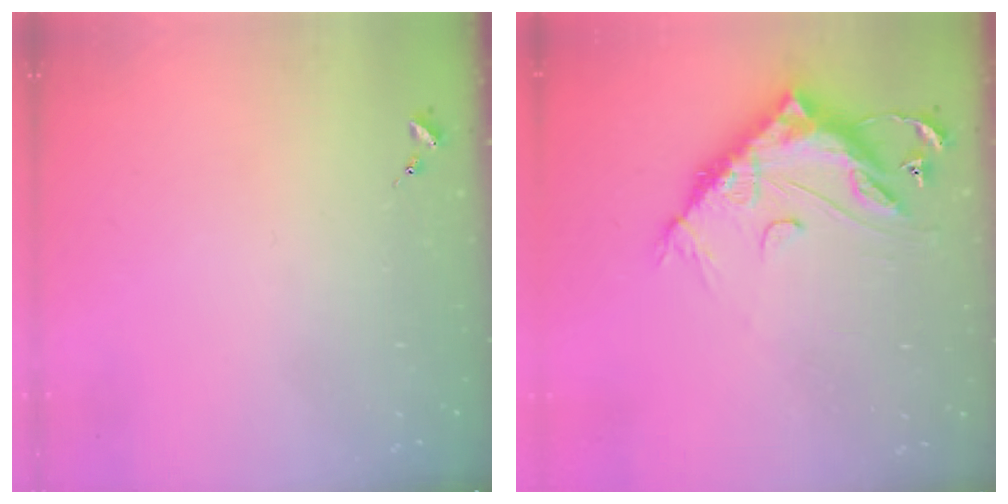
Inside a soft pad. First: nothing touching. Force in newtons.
{"total": 15.2, "press": 15.2, "slide": 1.0}